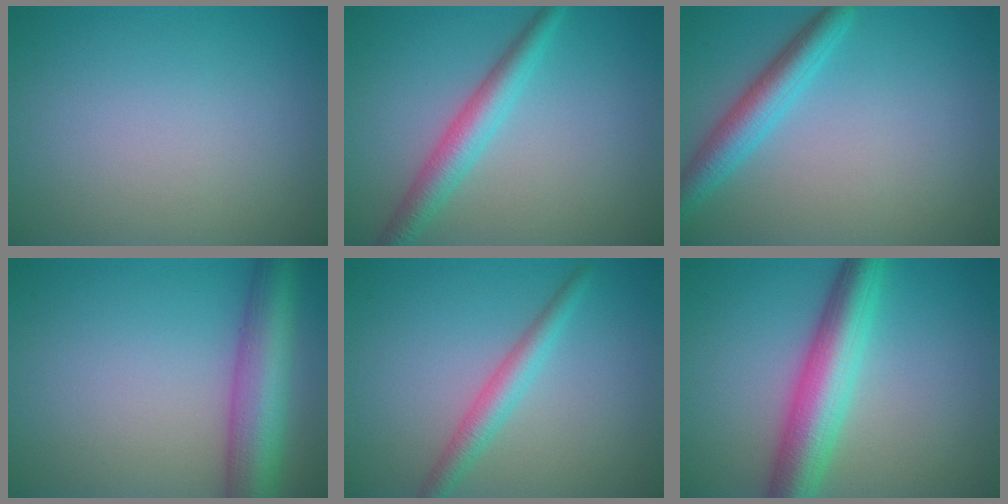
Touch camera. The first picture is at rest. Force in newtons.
{"total": 3.6, "press": 3.6, "slide": 0.1}
{"total": 3.8, "press": 3.8, "slide": 0.1}
{"total": 7.4, "press": 7.4, "slide": 0.4}
{"total": 2.7, "press": 2.7, "slide": 0.1}
{"total": 6.9, "press": 6.9, "slide": 0.3}